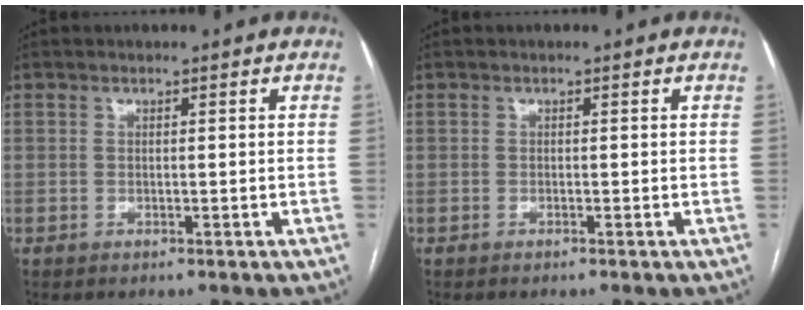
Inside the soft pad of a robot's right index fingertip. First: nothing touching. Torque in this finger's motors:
{"motor_torque": [-0.05, -0.02, 0.04, 0.01]}